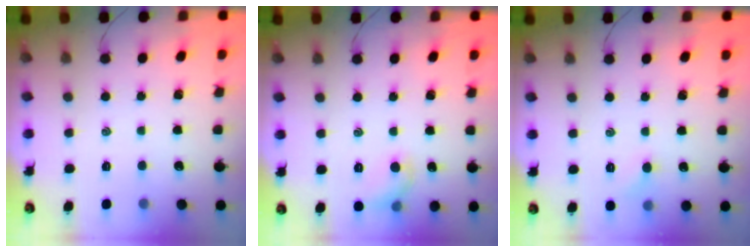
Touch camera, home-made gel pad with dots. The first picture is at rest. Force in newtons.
{"total": 6.2, "press": 6.1, "slide": 1.3}
{"total": 3.7, "press": 3.5, "slide": 1.2}